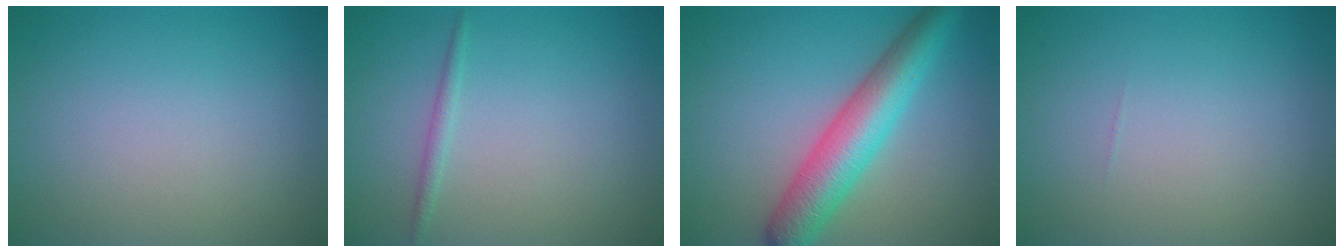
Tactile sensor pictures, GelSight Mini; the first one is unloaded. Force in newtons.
{"total": 0.9, "press": 0.9, "slide": 0.0}
{"total": 6.5, "press": 6.5, "slide": 0.2}
{"total": 0.0}